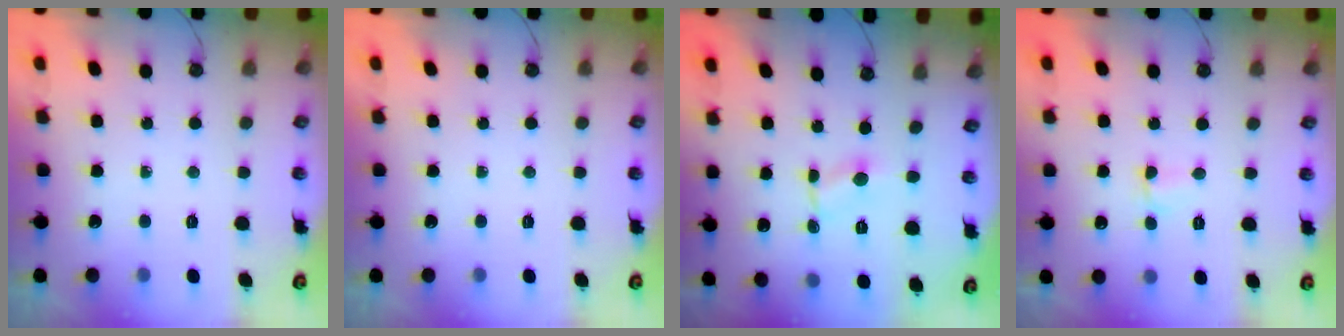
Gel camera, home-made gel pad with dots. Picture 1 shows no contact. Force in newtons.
{"total": 0.0}
{"total": 0.7, "press": 0.7, "slide": 0.1}
{"total": 2.2, "press": 2.2, "slide": 0.5}